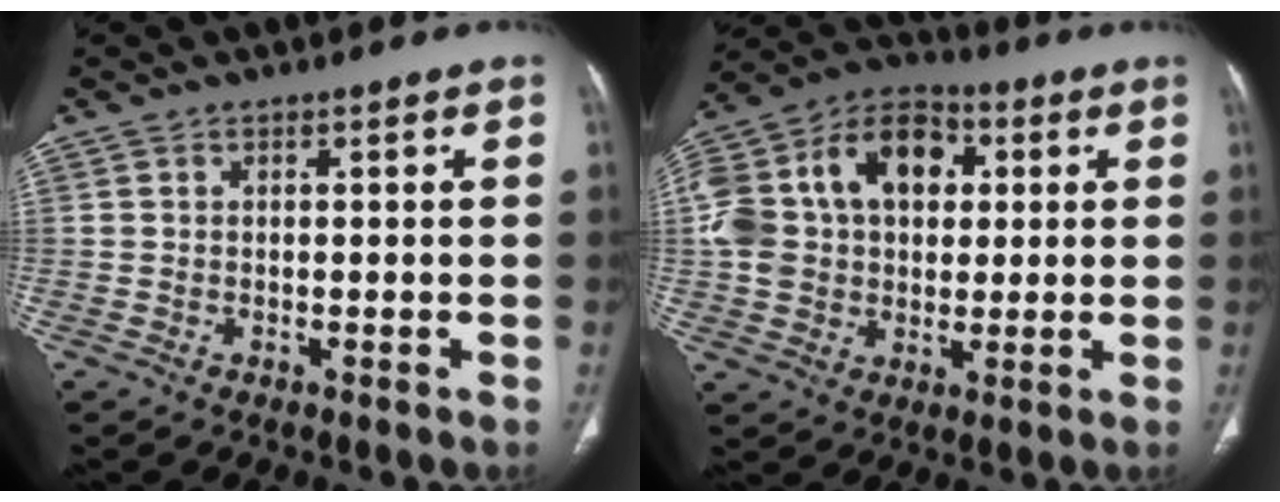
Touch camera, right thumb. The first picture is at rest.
{"total": 21.2, "force": [3.9, 15.0, 14.4], "torque": [-0.261, 0.030, 0.063]}